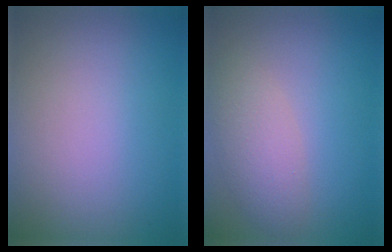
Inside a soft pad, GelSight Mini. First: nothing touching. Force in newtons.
{"total": 3.2, "press": 3.1, "slide": 0.3}